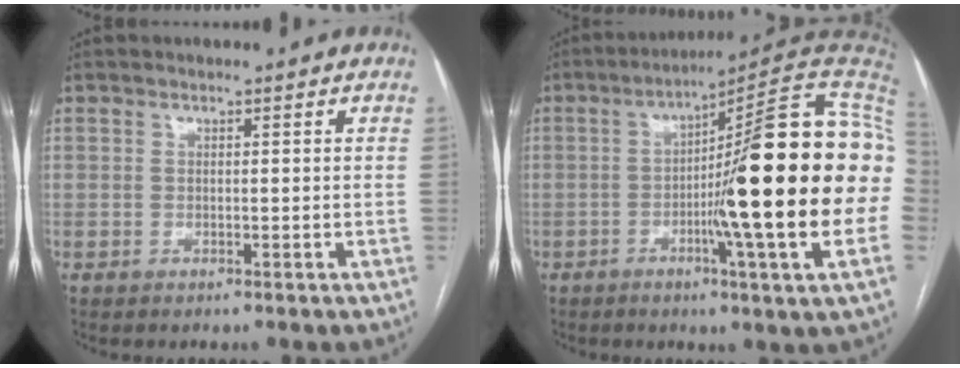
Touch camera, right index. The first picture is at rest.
{"total": 25.1, "force": [-1.8, -0.9, 25.1], "torque": [-0.275, 0.011, -0.046]}